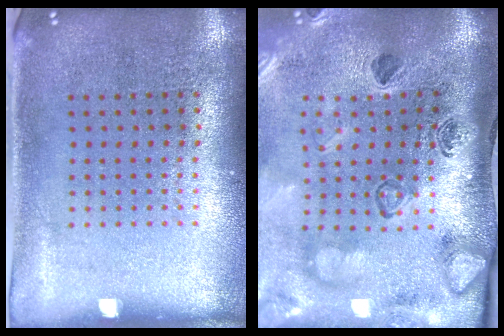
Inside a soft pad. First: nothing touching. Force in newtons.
{"total": 2.8, "press": 2.3, "slide": 1.6}